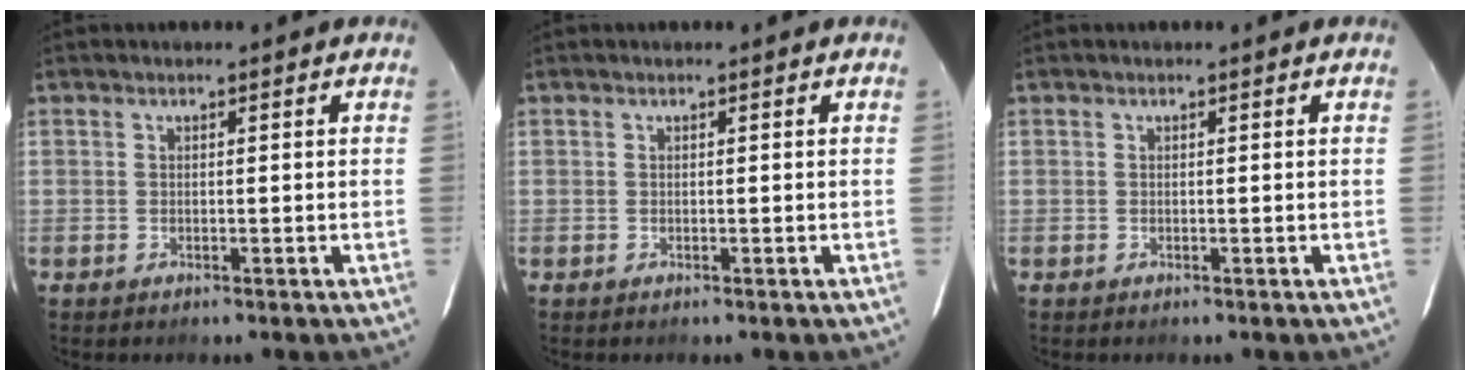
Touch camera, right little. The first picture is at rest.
{"total": 0.0}
{"total": 0.0}